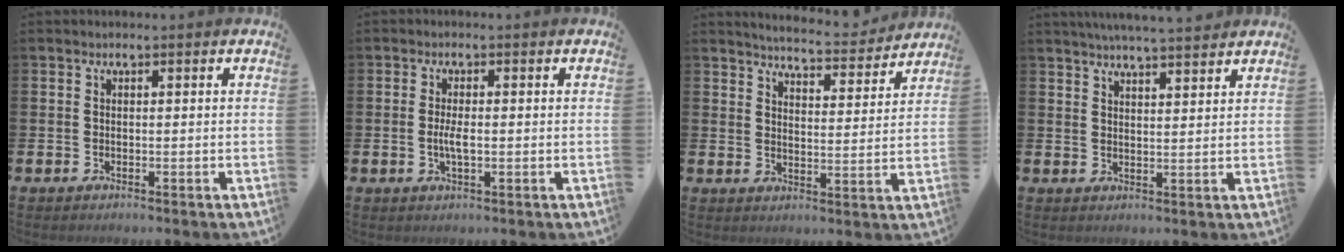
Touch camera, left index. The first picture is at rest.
{"total": 2.5, "force": [-0.2, 0.8, 2.4], "torque": [-0.040, -0.002, -0.006]}
{"total": 5.5, "force": [5.4, 0.4, 0.6], "torque": [-0.018, -0.044, 0.092]}
{"total": 4.7, "force": [4.7, -0.2, 0.8], "torque": [-0.023, -0.020, 0.084]}